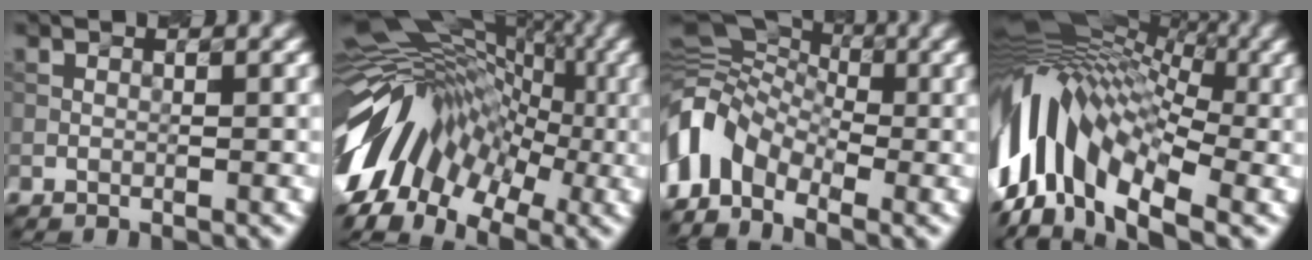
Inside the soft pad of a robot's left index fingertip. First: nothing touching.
{"total": 12.5, "force": [-3.0, 8.3, 8.8], "torque": [-0.163, 0.028, -0.080]}
{"total": 7.6, "force": [-2.9, 5.1, 4.9], "torque": [-0.090, 0.011, -0.077]}
{"total": 14.4, "force": [0.0, 8.0, 12.0], "torque": [-0.232, 0.035, -0.011]}